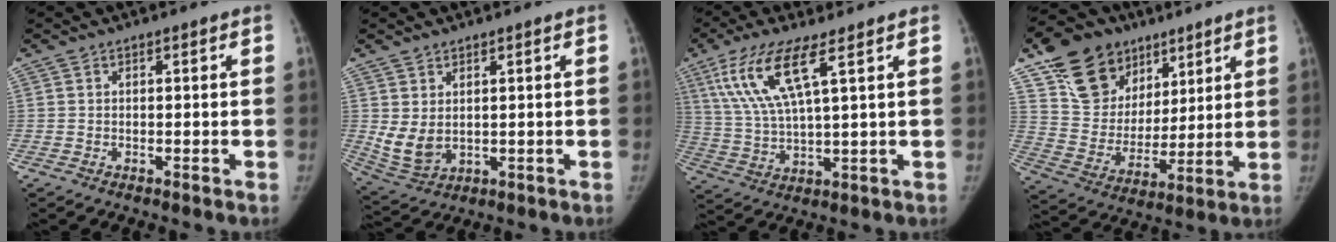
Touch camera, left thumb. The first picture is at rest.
{"total": 5.9, "force": [1.2, 3.9, 4.2], "torque": [-0.079, -0.016, 0.042]}
{"total": 11.9, "force": [5.7, 2.4, 10.2], "torque": [-0.228, -0.021, 0.117]}
{"total": 18.8, "force": [11.3, 13.4, 6.9], "torque": [-0.077, -0.034, 0.209]}